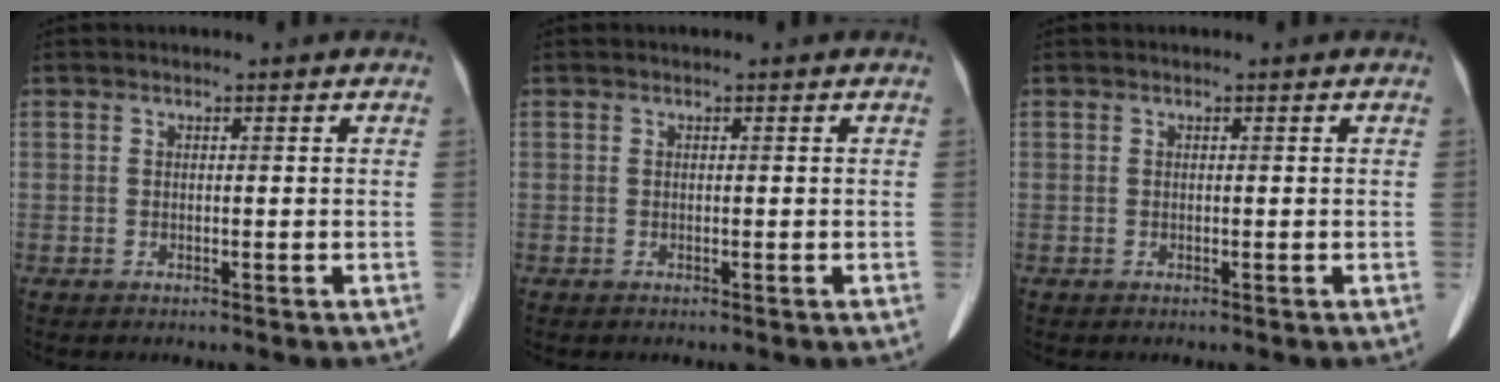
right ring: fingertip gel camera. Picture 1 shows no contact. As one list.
[{"total": 0.0}, {"total": 0.0}]